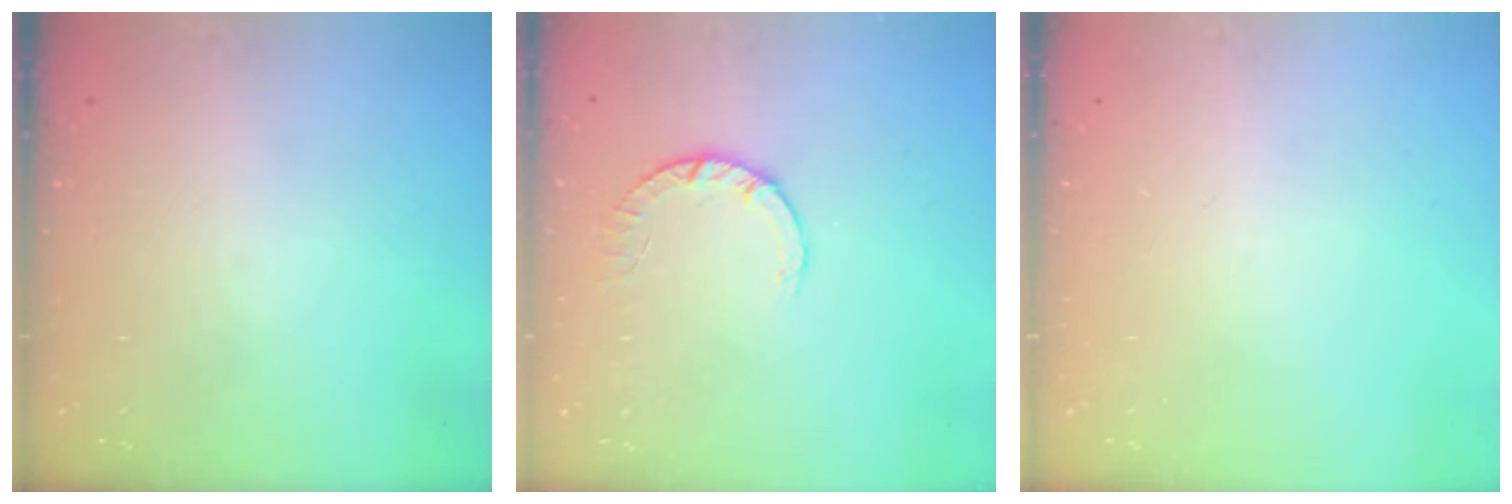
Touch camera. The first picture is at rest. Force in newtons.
{"total": 2.8, "press": 2.8, "slide": 0.4}
{"total": 0.0}